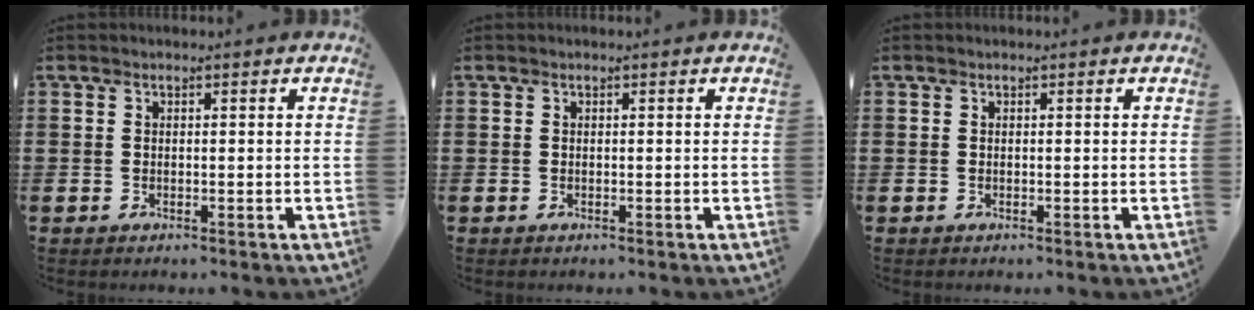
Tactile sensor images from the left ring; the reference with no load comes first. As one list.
[{"total": 0.0}, {"total": 0.0}]